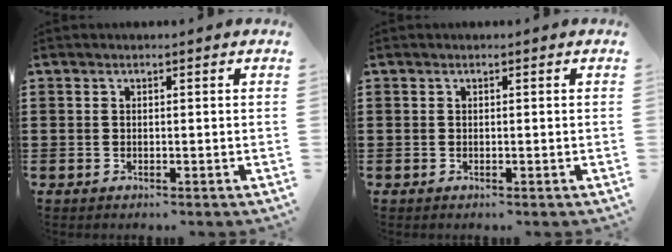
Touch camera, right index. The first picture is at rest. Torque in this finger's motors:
{"motor_torque": [2.14, 0.00, 0.00, 0.00]}